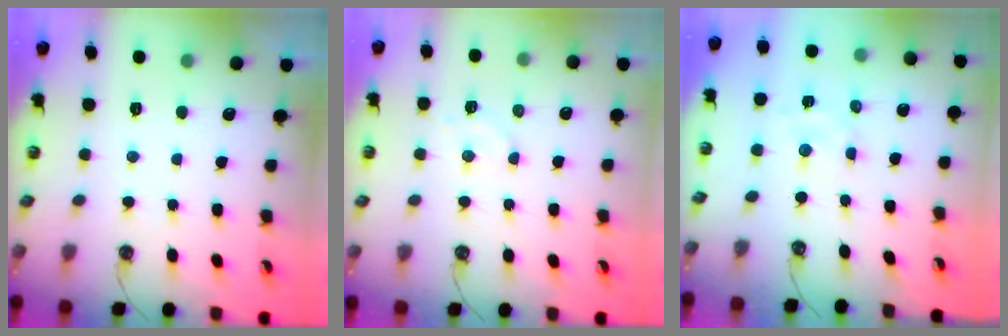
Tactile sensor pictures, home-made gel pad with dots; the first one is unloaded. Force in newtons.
{"total": 4.9, "press": 4.9, "slide": 0.6}
{"total": 2.3, "press": 2.3, "slide": 0.5}